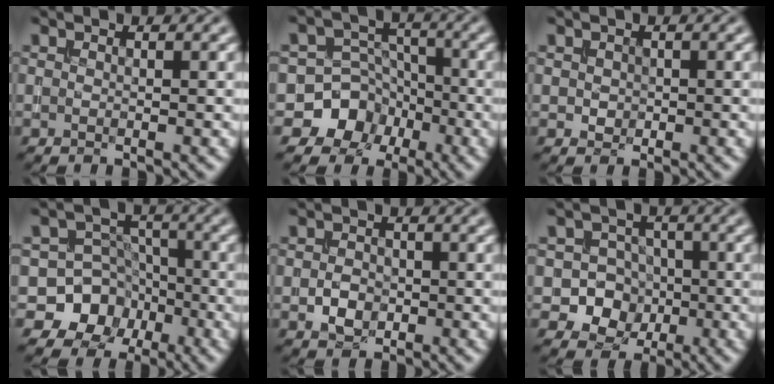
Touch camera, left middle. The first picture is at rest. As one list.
[{"total": 7.0, "force": [-3.4, 6.0, 0.9], "torque": [0.012, 0.002, -0.084]}, {"total": 0.7, "force": [0.1, 0.7, 0.1], "torque": [0.000, -0.002, 0.004]}, {"total": 8.6, "force": [-3.6, 7.6, 1.5], "torque": [-0.010, 0.002, -0.082]}, {"total": 2.0, "force": [-0.5, 1.6, 1.1], "torque": [-0.018, -0.001, -0.013]}, {"total": 6.1, "force": [-1.6, 5.7, 1.8], "torque": [-0.011, 0.013, -0.047]}]